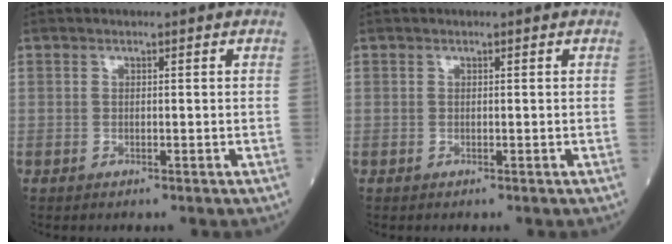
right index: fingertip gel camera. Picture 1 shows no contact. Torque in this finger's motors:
{"motor_torque": [0.03, 0.01, -0.02, -0.01]}